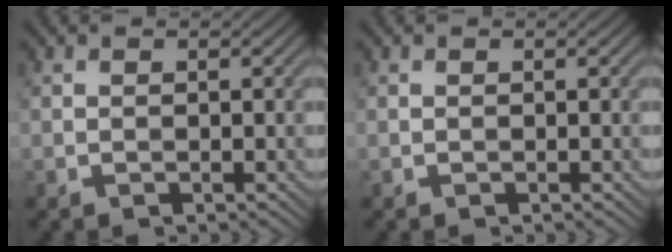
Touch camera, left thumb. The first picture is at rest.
{"total": 0.0}